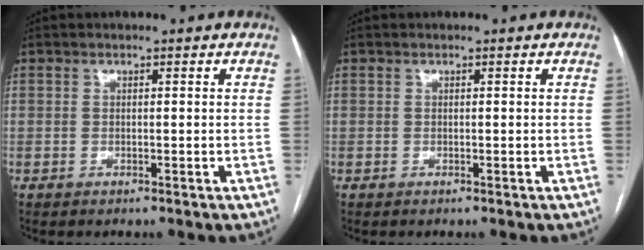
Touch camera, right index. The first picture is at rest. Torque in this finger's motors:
{"motor_torque": [0.00, 0.00, 0.00, 0.00]}